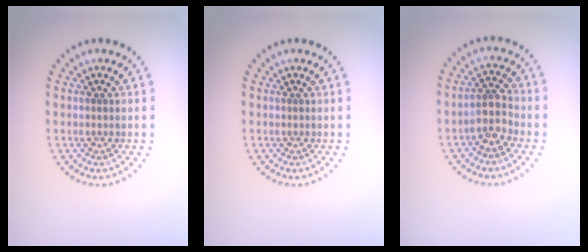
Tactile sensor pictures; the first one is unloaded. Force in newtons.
{"total": 0.0}
{"total": 2.5, "press": 2.0, "slide": 1.4}